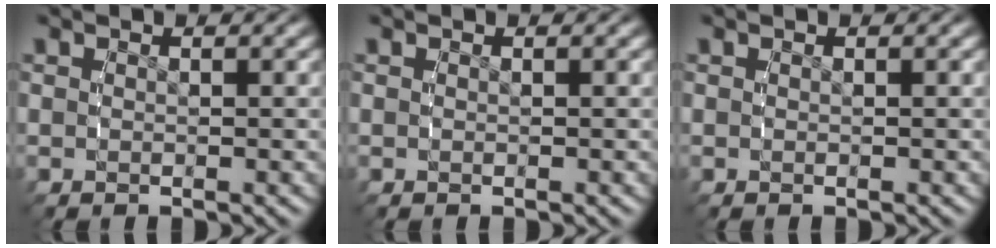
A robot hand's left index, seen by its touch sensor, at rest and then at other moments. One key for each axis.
{"total": 0.0}
{"total": 0.0}